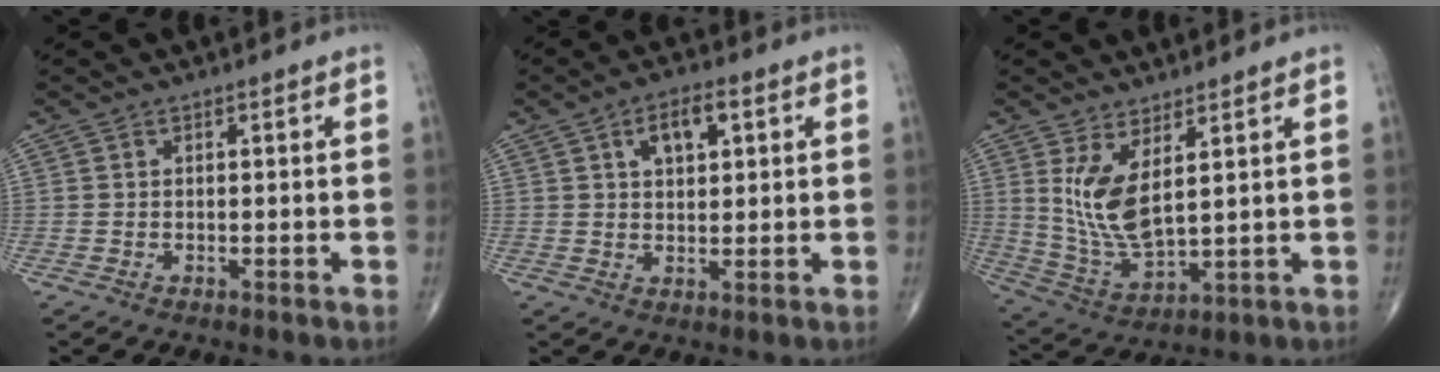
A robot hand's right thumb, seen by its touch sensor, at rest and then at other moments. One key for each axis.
{"total": 6.2, "fx": 2.3, "fy": 3.2, "fz": 4.8, "tx": -0.061, "ty": 0.000, "tz": 0.036}
{"total": 10.2, "fx": 3.5, "fy": 4.0, "fz": 8.6, "tx": -0.175, "ty": -0.035, "tz": 0.084}